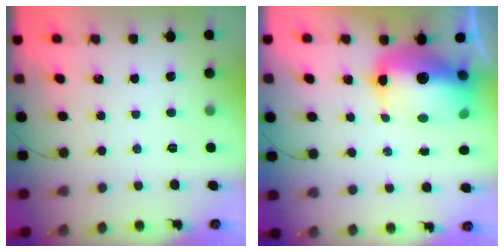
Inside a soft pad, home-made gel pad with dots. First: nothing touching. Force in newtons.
{"total": 16.5, "press": 16.1, "slide": 3.8}